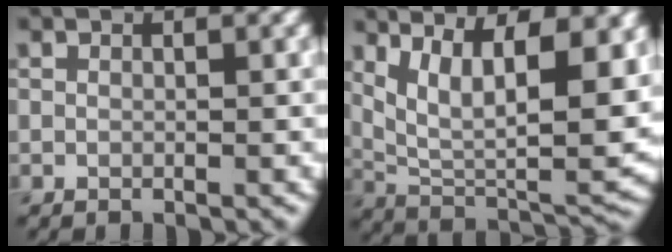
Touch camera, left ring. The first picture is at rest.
{"total": 11.3, "force": [3.9, 4.4, 9.7], "torque": [-0.162, -0.006, 0.071]}